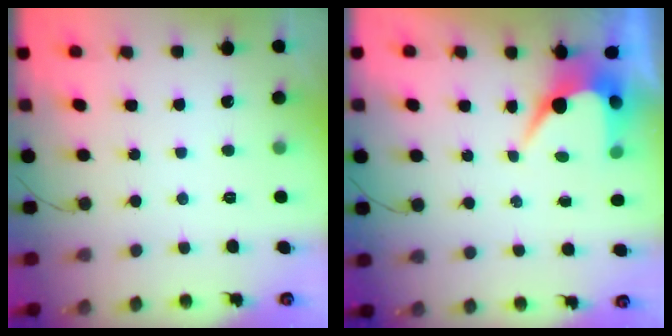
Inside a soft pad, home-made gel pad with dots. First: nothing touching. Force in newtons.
{"total": 6.5, "press": 6.5, "slide": 0.5}